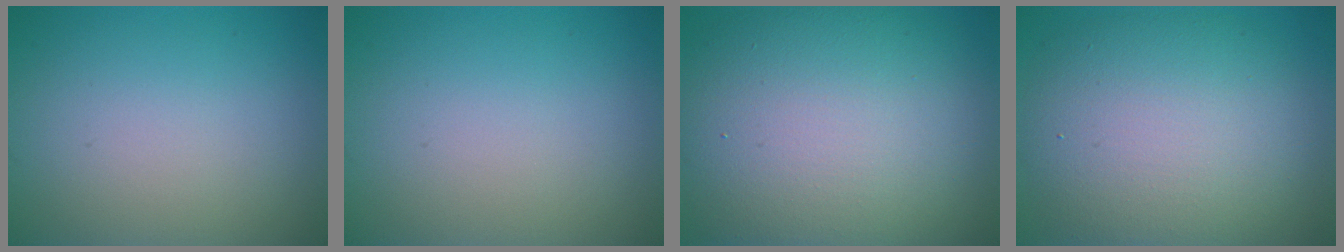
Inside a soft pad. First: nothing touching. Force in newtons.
{"total": 0.0}
{"total": 14.3, "press": 14.3, "slide": 0.9}
{"total": 10.3, "press": 10.2, "slide": 0.6}